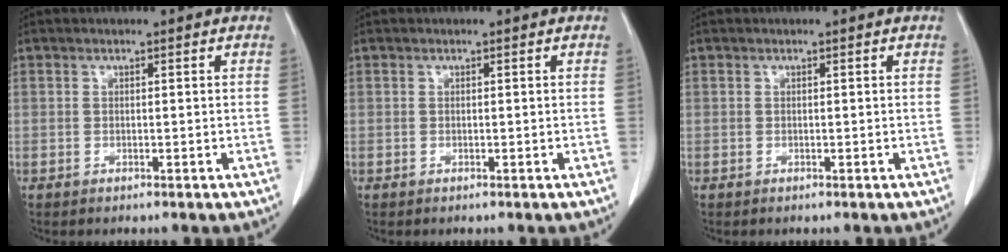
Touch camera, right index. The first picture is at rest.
{"total": 0.0}
{"total": 0.0}